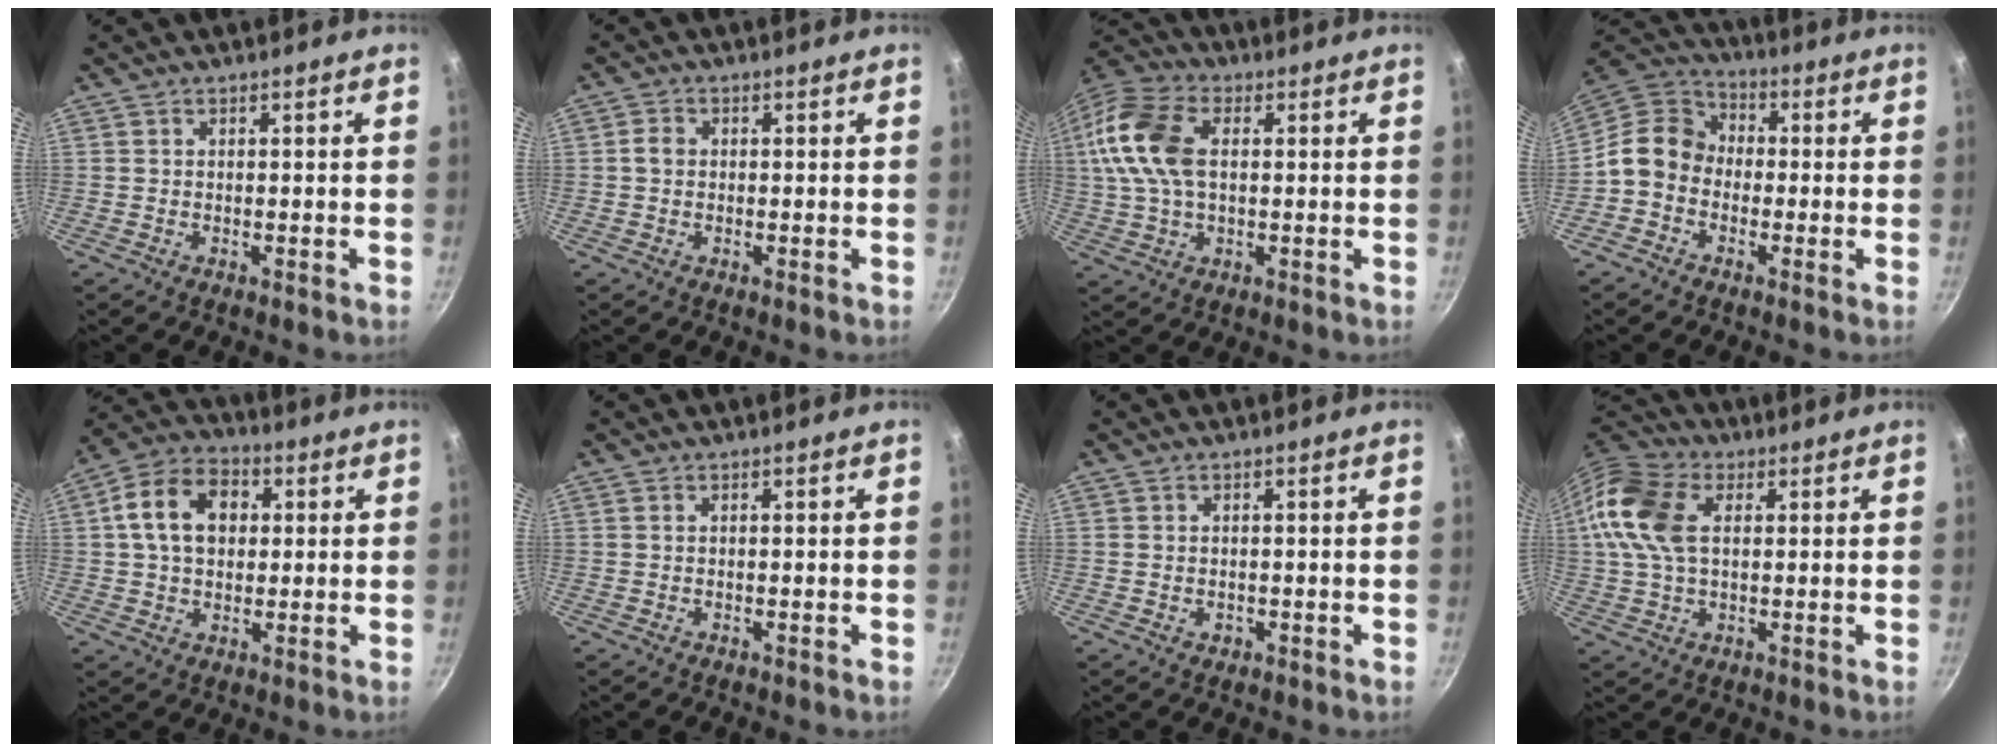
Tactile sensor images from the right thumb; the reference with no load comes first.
{"total": 2.1, "force": [0.1, 1.7, 1.2], "torque": [-0.019, 0.008, -0.002]}
{"total": 15.3, "force": [2.3, 9.4, 11.9], "torque": [-0.235, 0.022, 0.031]}
{"total": 10.2, "force": [-1.9, 8.4, 5.3], "torque": [-0.070, 0.040, -0.065]}
{"total": 12.3, "force": [2.3, 8.9, 8.2], "torque": [-0.118, 0.016, 0.025]}
{"total": 0.0}
{"total": 1.0, "force": [-0.2, 0.9, 0.5], "torque": [-0.005, 0.000, -0.003]}
{"total": 13.9, "force": [2.8, 8.9, 10.4], "torque": [-0.202, 0.018, 0.039]}